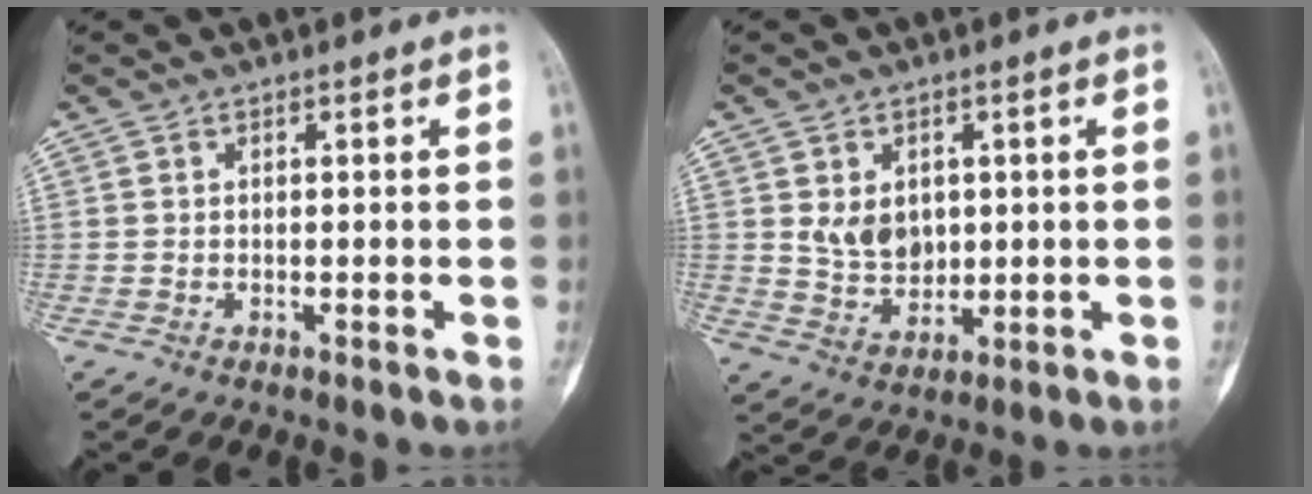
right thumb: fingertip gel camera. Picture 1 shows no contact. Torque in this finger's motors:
{"motor_torque": [0.05, 1.61, -0.12, 0.05, 0.26]}